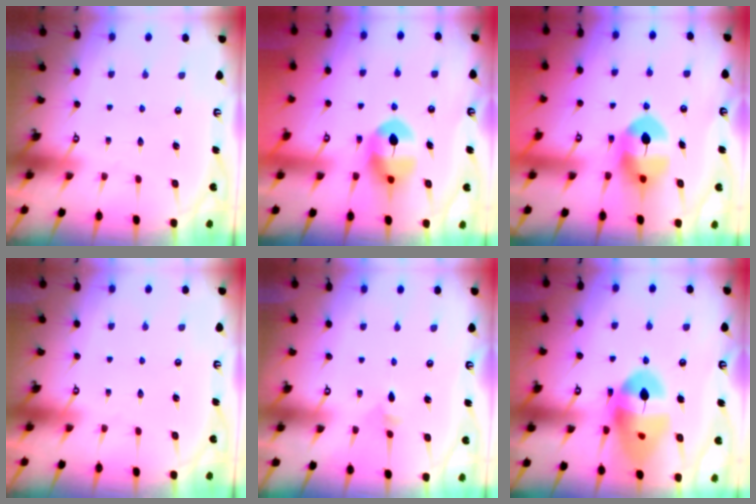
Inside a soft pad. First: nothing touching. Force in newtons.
{"total": 10.4, "press": 10.4, "slide": 0.6}
{"total": 9.4, "press": 9.3, "slide": 1.1}
{"total": 0.0}
{"total": 2.6, "press": 2.6, "slide": 0.5}
{"total": 16.7, "press": 16.6, "slide": 2.4}